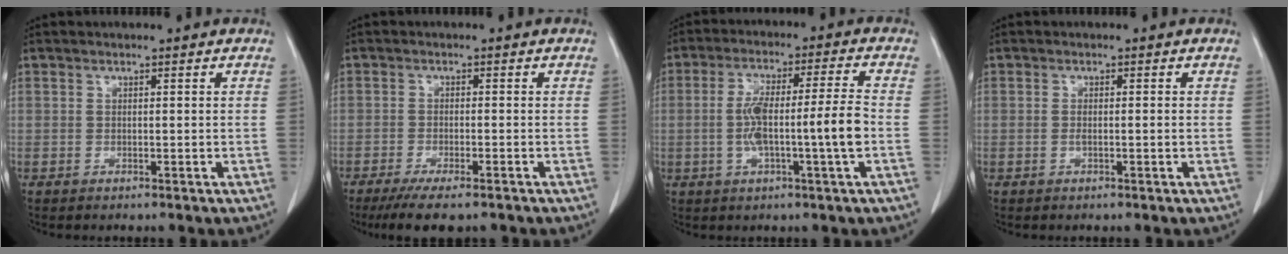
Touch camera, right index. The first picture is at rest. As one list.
[{"total": 7.7, "force": [-5.9, 1.5, 4.7], "torque": [-0.071, -0.015, -0.091]}, {"total": 10.2, "force": [-1.6, -0.1, 10.0], "torque": [-0.184, 0.013, -0.030]}, {"total": 1.4, "force": [-0.2, 0.2, 1.4], "torque": [-0.027, -0.003, 0.000]}]